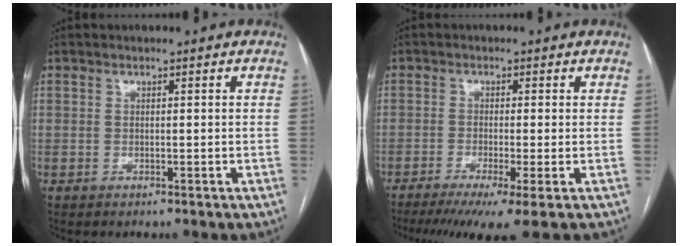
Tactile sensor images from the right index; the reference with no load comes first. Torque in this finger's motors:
{"motor_torque": [2.00, -0.13, 0.37, 0.10]}